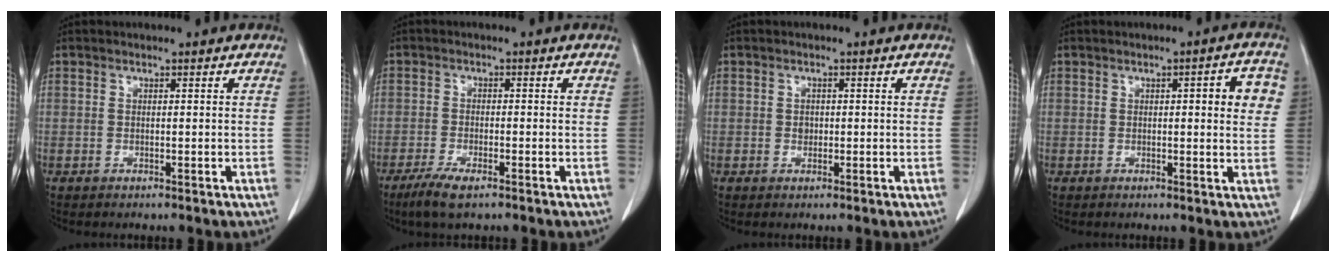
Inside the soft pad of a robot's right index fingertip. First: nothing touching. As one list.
[{"total": 4.6, "force": [-3.2, 0.9, 3.2], "torque": [-0.069, -0.009, -0.057]}, {"total": 1.1, "force": [0.0, 0.9, 0.6], "torque": [-0.008, 0.004, 0.003]}, {"total": 4.9, "force": [1.1, 1.1, 4.7], "torque": [-0.055, 0.005, 0.008]}]